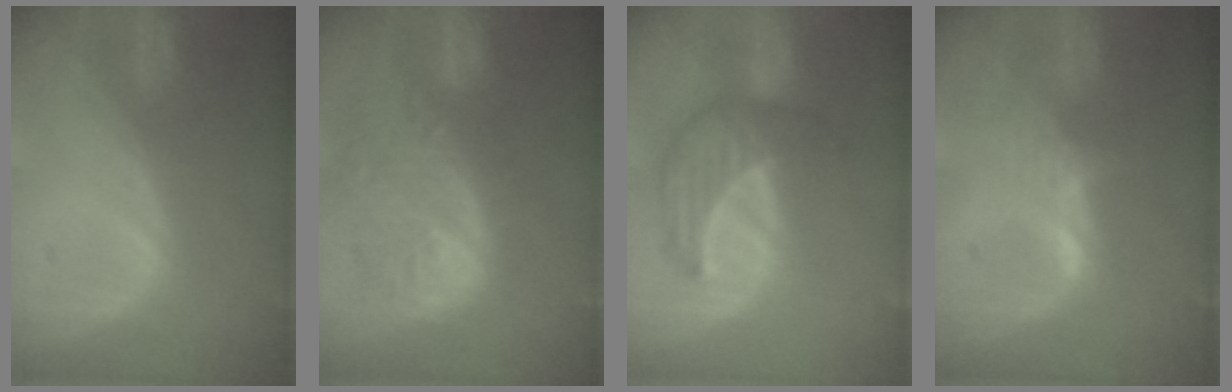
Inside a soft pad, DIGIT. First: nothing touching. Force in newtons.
{"total": 12.0, "press": 10.7, "slide": 5.5}
{"total": 6.9, "press": 6.8, "slide": 1.0}
{"total": 2.6, "press": 2.5, "slide": 0.3}